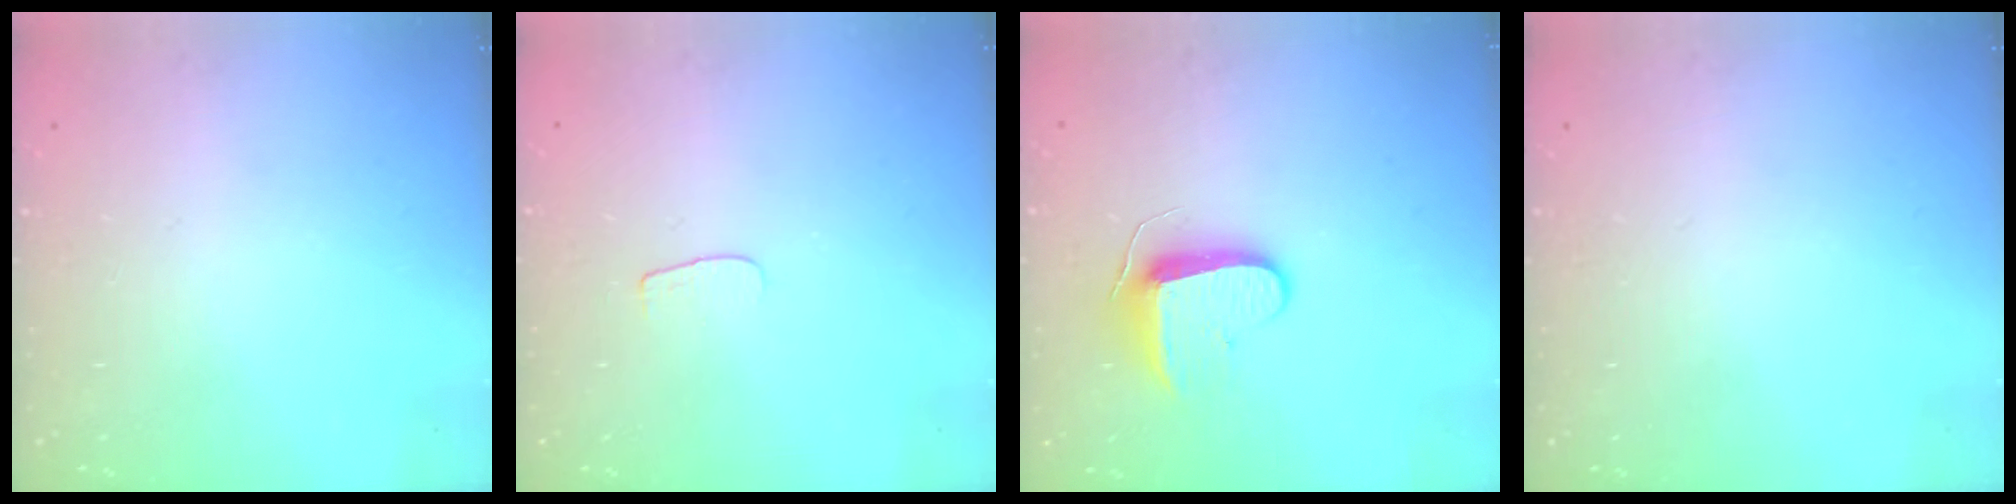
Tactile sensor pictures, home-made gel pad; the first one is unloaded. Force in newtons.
{"total": 3.6, "press": 3.6, "slide": 0.4}
{"total": 9.0, "press": 9.0, "slide": 0.7}
{"total": 0.0}